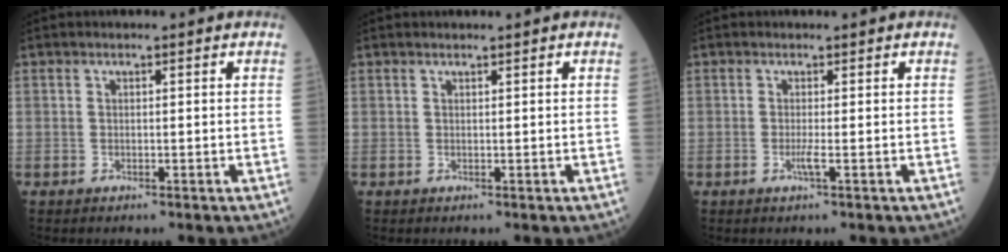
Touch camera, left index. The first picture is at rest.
{"total": 1.3, "force": [1.2, 0.0, 0.4], "torque": [-0.006, 0.009, 0.020]}
{"total": 1.2, "force": [-0.1, -0.2, 1.1], "torque": [-0.026, -0.003, -0.003]}